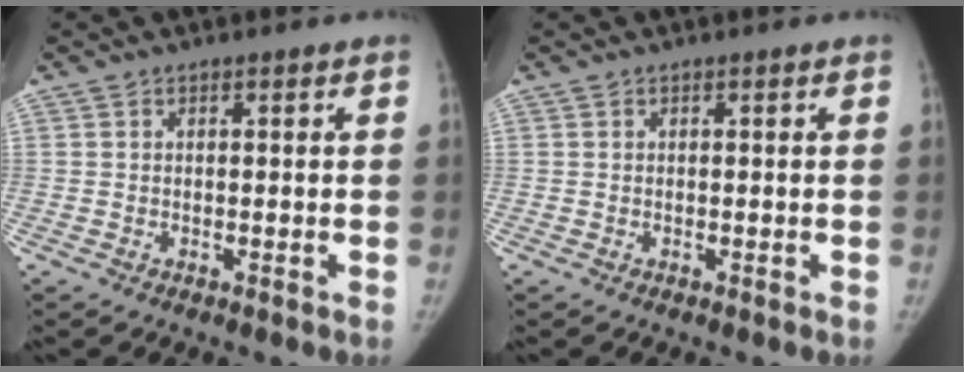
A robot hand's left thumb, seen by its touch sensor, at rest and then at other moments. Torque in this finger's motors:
{"motor_torque": [-0.12, 0.13, 0.31, -0.07, 0.00]}